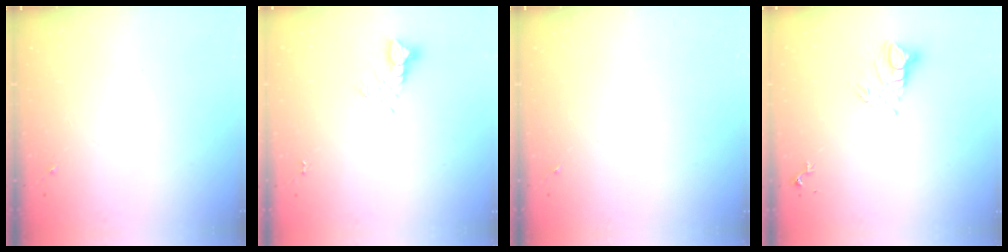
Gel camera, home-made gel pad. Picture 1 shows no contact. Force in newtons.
{"total": 3.1, "press": 3.1, "slide": 0.3}
{"total": 0.0}
{"total": 7.6, "press": 7.6, "slide": 0.7}